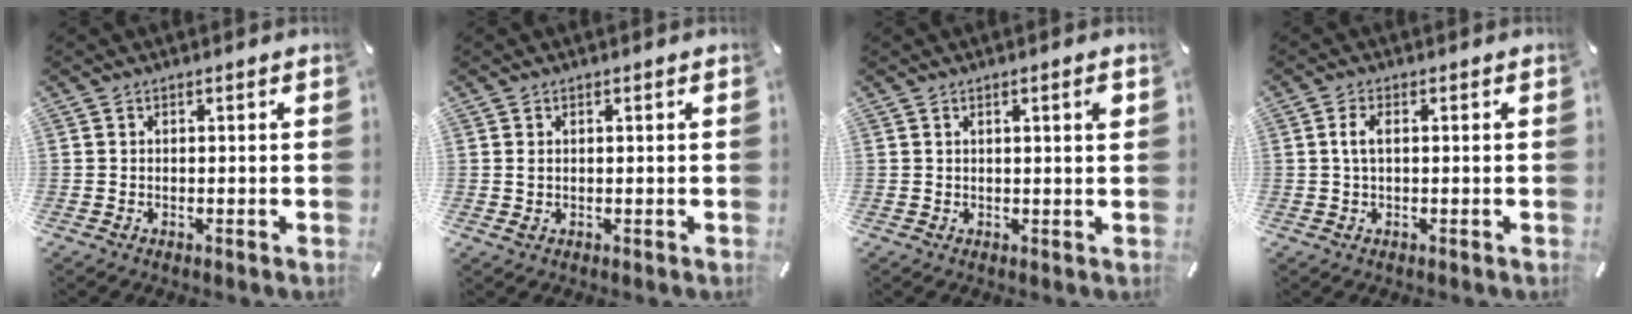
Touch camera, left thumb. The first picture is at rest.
{"total": 0.9, "force": [0.3, 0.6, 0.6], "torque": [-0.012, 0.002, 0.004]}
{"total": 2.3, "force": [1.0, 0.1, 2.1], "torque": [-0.041, 0.000, 0.015]}
{"total": 3.1, "force": [0.4, 1.3, 2.7], "torque": [-0.063, 0.001, 0.004]}